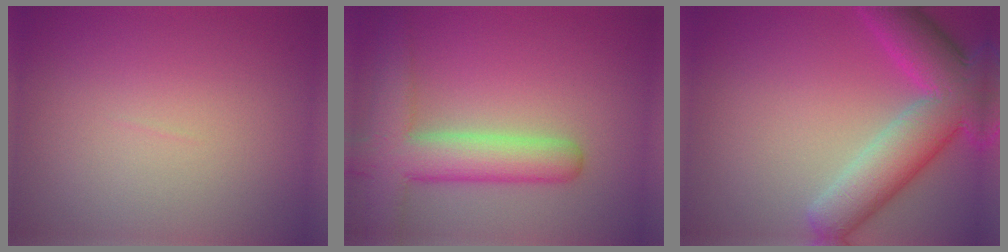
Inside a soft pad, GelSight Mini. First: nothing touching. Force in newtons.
{"total": 6.8, "press": 6.7, "slide": 0.6}
{"total": 8.8, "press": 8.8, "slide": 0.5}